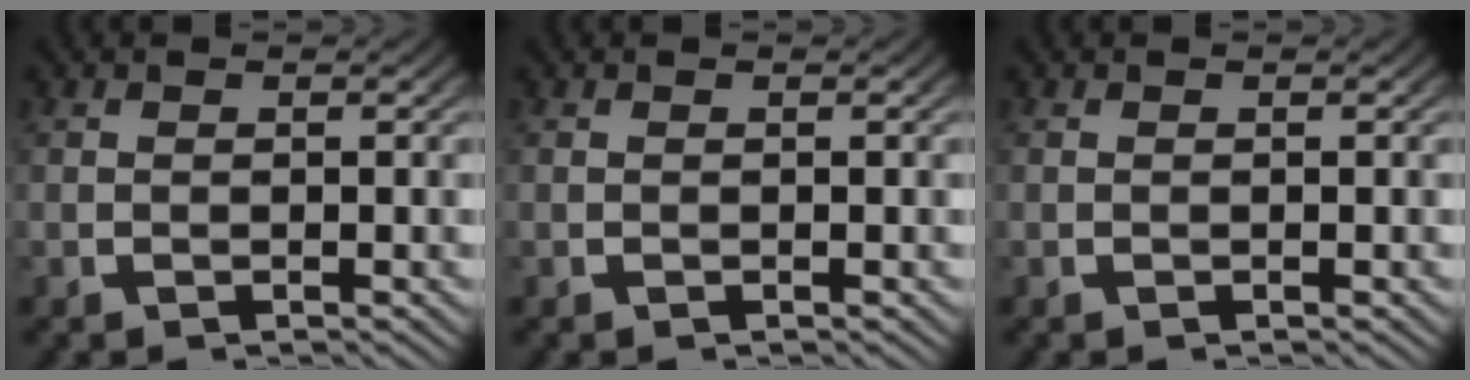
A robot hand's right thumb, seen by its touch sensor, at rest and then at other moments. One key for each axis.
{"total": 0.0}
{"total": 0.0}